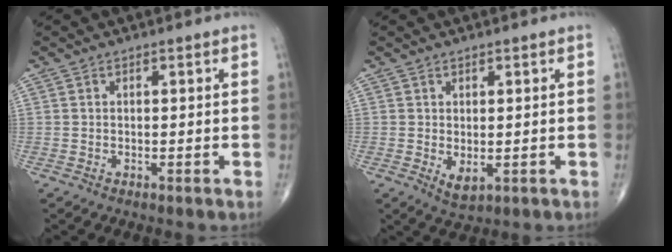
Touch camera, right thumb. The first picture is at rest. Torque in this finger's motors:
{"motor_torque": [-0.19, 0.28, 0.19, 0.22, 0.00]}